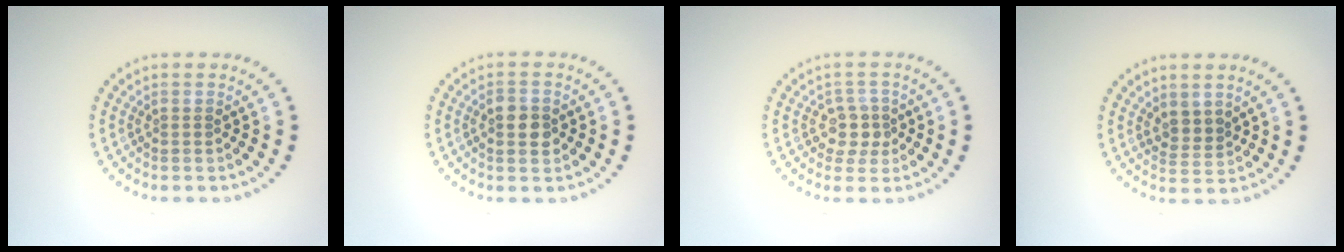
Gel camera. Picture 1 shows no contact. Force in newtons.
{"total": 2.6, "press": 2.6, "slide": 0.2}
{"total": 2.4, "press": 2.1, "slide": 1.2}
{"total": 1.9, "press": 1.5, "slide": 1.2}